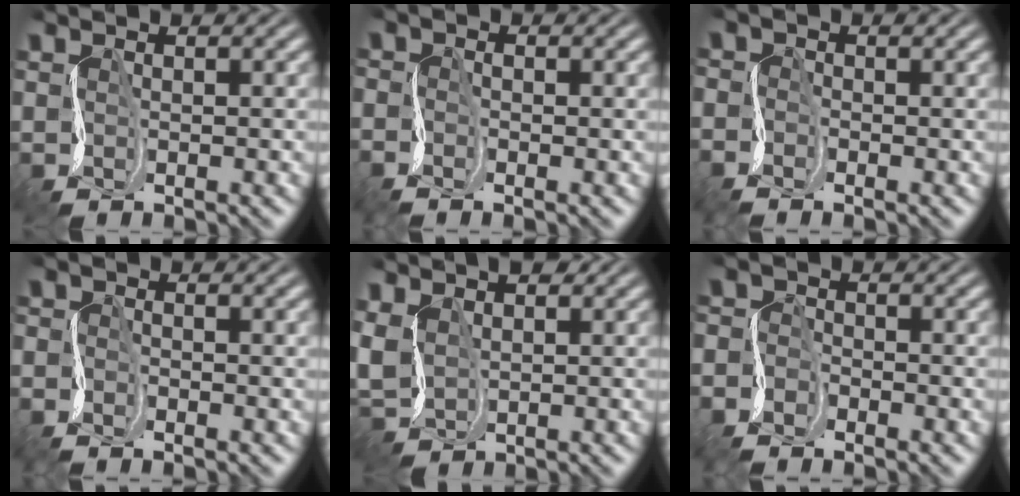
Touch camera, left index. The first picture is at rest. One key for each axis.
{"total": 1.5, "fx": -1.5, "fy": 0.1, "fz": 0.1, "tx": -0.003, "ty": -0.003, "tz": -0.028}
{"total": 1.8, "fx": -1.8, "fy": 0.3, "fz": 0.1, "tx": -0.006, "ty": -0.003, "tz": -0.040}
{"total": 2.0, "fx": -2.0, "fy": -0.1, "fz": 0.2, "tx": -0.009, "ty": -0.007, "tz": -0.041}
{"total": 4.6, "fx": 1.3, "fy": 3.3, "fz": 2.8, "tx": -0.087, "ty": 0.010, "tz": 0.024}
{"total": 2.8, "fx": -2.6, "fy": 0.8, "fz": -0.1, "tx": -0.004, "ty": -0.003, "tz": -0.057}